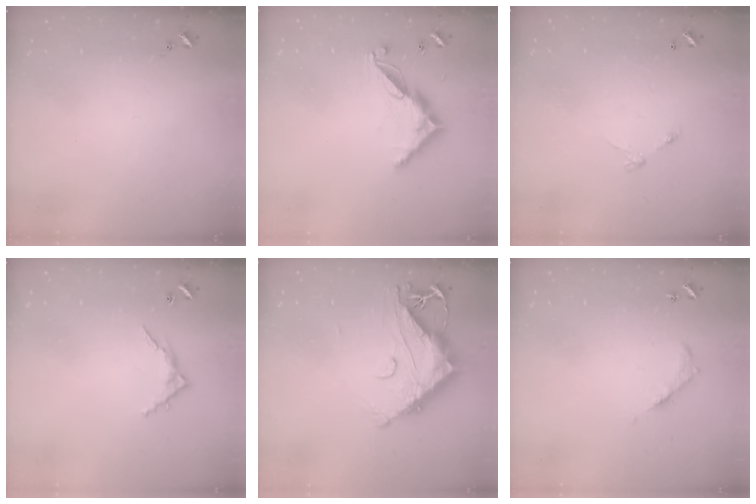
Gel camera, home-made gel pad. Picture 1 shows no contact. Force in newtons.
{"total": 11.6, "press": 11.6, "slide": 0.4}
{"total": 4.3, "press": 4.3, "slide": 0.3}
{"total": 5.7, "press": 5.7, "slide": 0.5}
{"total": 15.1, "press": 15.1, "slide": 1.2}
{"total": 5.3, "press": 5.3, "slide": 0.4}